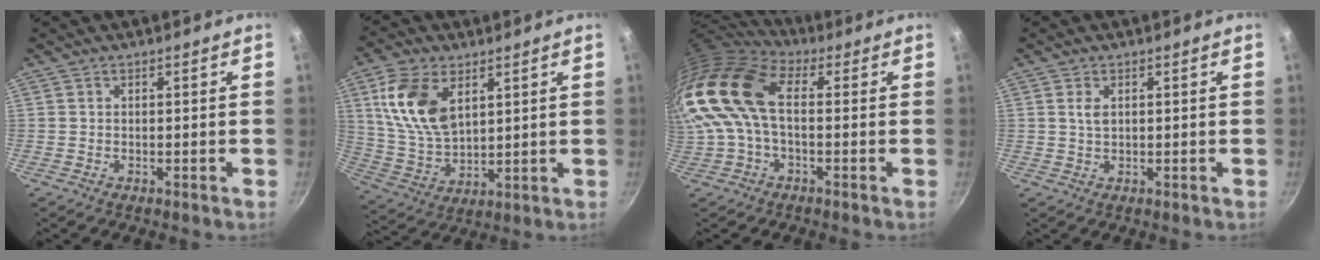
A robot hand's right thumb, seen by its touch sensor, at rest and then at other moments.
{"total": 14.0, "force": [5.2, 8.3, 10.0], "torque": [-0.183, -0.022, 0.113]}
{"total": 17.2, "force": [1.4, 9.8, 14.1], "torque": [-0.290, 0.020, 0.013]}
{"total": 2.0, "force": [0.7, 1.2, 1.5], "torque": [-0.029, -0.003, 0.013]}